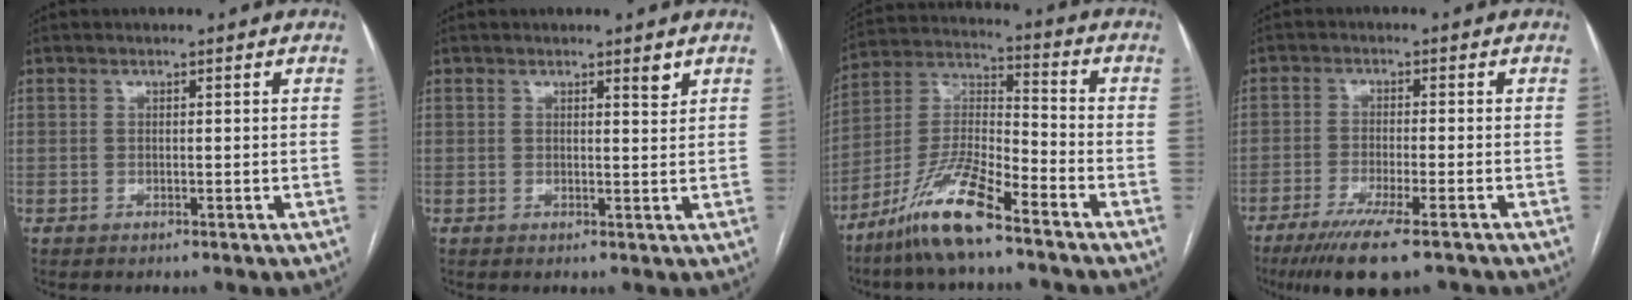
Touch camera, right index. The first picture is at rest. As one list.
[{"total": 1.5, "force": [1.1, 0.2, 1.1], "torque": [-0.017, -0.006, 0.016]}, {"total": 12.4, "force": [-8.8, 1.6, 8.6], "torque": [-0.181, -0.007, -0.170]}, {"total": 9.9, "force": [-7.1, 0.8, 6.9], "torque": [-0.110, -0.023, -0.110]}]